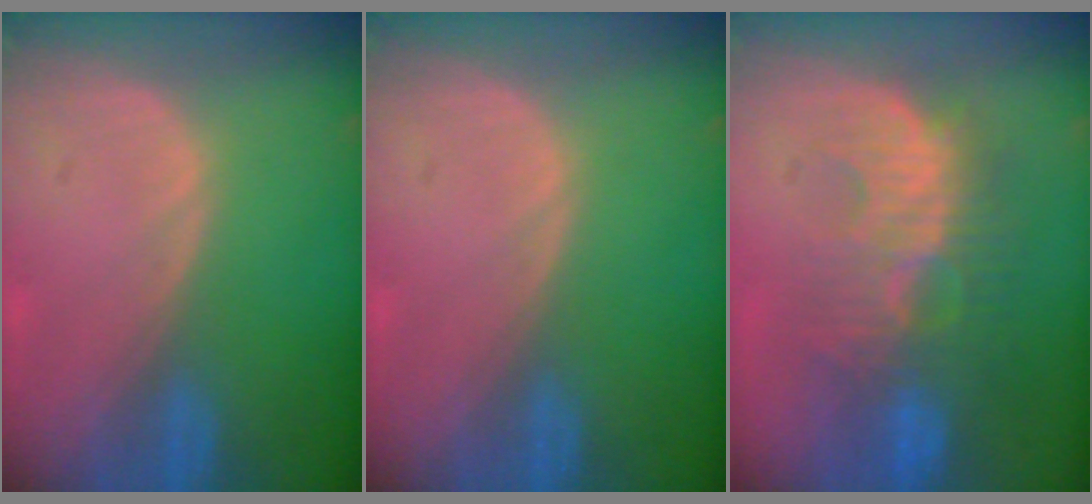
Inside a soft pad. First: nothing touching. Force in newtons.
{"total": 0.0}
{"total": 9.6, "press": 9.3, "slide": 2.2}